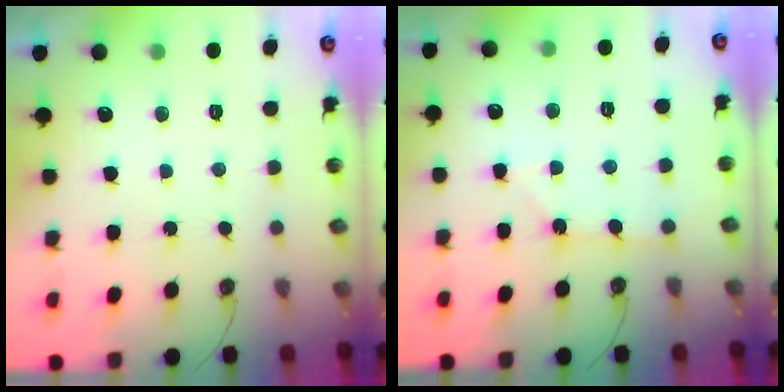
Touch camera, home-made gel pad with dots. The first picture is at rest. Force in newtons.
{"total": 2.3, "press": 2.2, "slide": 0.3}